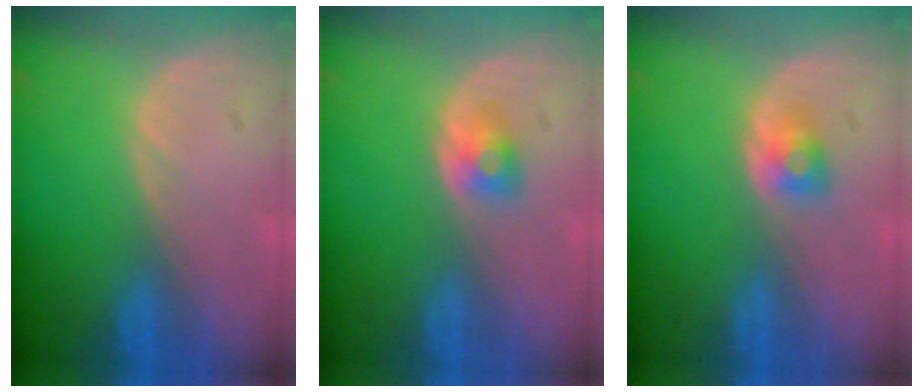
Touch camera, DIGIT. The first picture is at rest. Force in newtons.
{"total": 2.5, "press": 2.3, "slide": 0.9}
{"total": 2.4, "press": 2.3, "slide": 0.8}